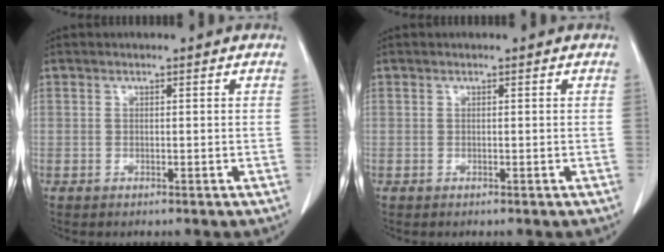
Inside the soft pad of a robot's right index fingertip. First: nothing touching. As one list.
[{"total": 0.0}]